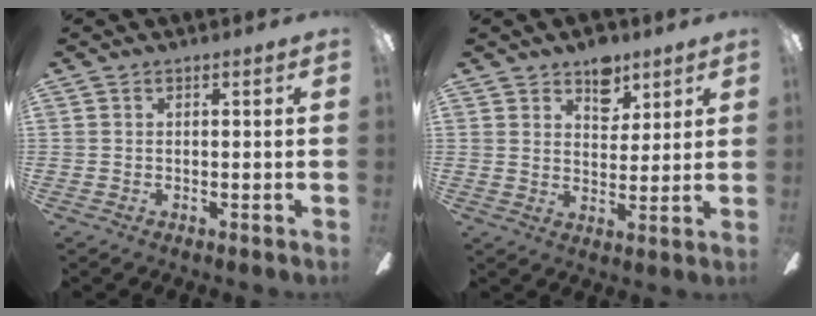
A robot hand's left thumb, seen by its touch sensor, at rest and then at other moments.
{"total": 7.7, "force": [5.2, 4.7, 3.2], "torque": [-0.021, -0.026, 0.089]}